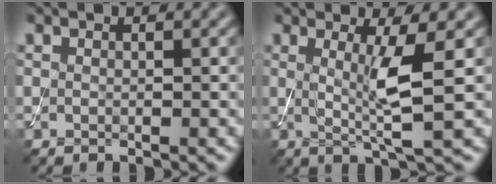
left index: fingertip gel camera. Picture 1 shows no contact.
{"total": 4.2, "force": [0.5, 0.4, 4.1], "torque": [-0.073, -0.010, 0.011]}